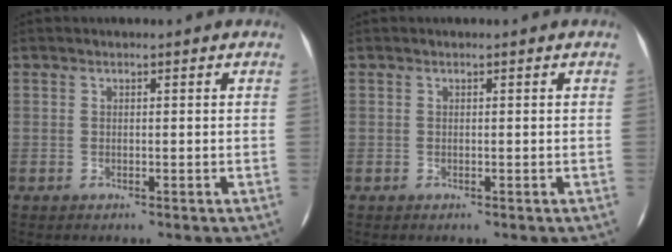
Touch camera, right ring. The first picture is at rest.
{"total": 0.0}